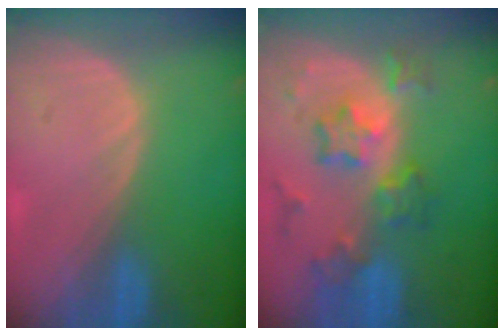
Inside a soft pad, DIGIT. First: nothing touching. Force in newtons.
{"total": 8.6, "press": 7.6, "slide": 4.1}